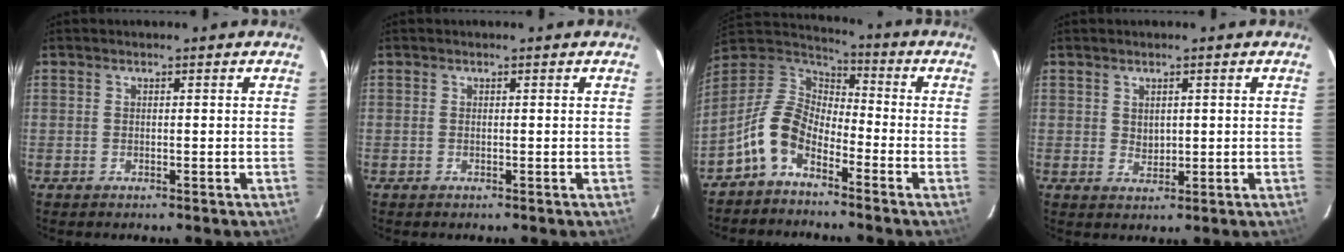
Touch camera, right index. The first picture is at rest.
{"total": 0.0}
{"total": 10.2, "force": [-5.8, 5.6, 6.2], "torque": [-0.129, 0.019, -0.127]}
{"total": 2.1, "force": [0.8, 1.6, 1.1], "torque": [-0.014, 0.003, 0.017]}